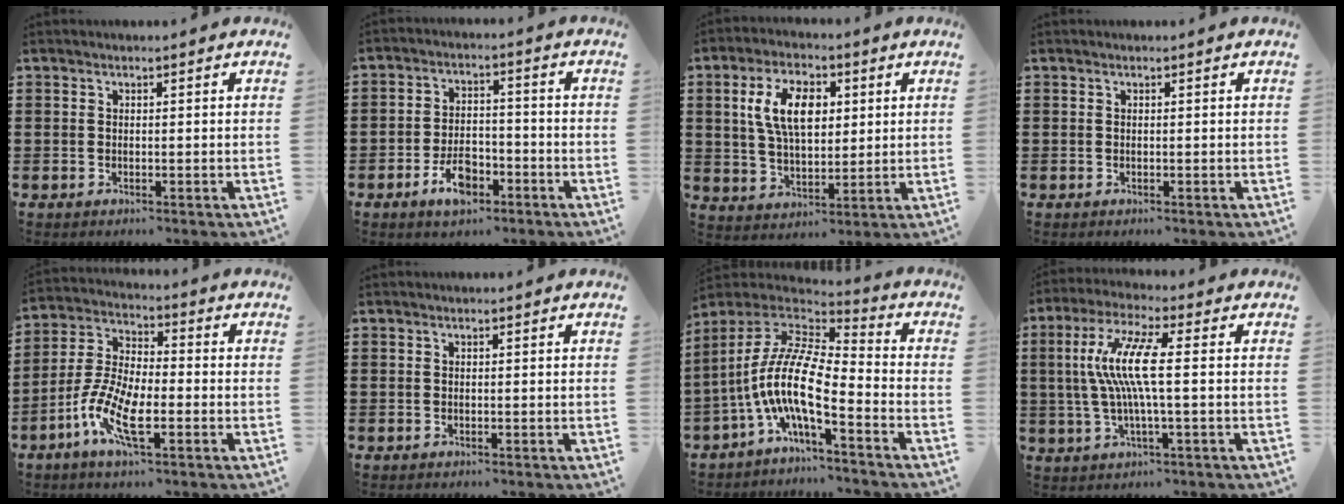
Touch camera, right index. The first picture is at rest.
{"total": 6.0, "force": [-3.5, 3.0, 3.9], "torque": [-0.082, 0.009, -0.068]}
{"total": 8.8, "force": [2.4, 4.9, 6.9], "torque": [-0.140, 0.014, 0.039]}
{"total": 0.0}
{"total": 8.9, "force": [-3.8, 2.8, 7.6], "torque": [-0.193, -0.016, -0.079]}
{"total": 0.0}
{"total": 11.8, "force": [-3.8, 3.5, 10.6], "torque": [-0.246, -0.025, -0.089]}
{"total": 8.9, "force": [0.0, 0.8, 8.9], "torque": [-0.199, -0.012, -0.015]}